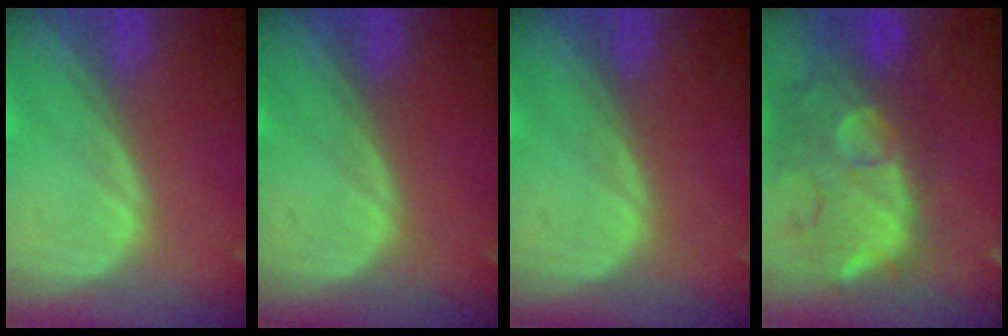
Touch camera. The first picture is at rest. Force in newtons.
{"total": 0.0}
{"total": 0.0}
{"total": 12.2, "press": 11.0, "slide": 5.2}